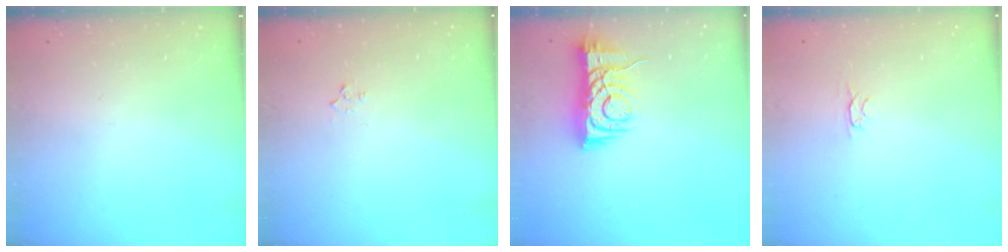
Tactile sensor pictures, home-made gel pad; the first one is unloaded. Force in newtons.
{"total": 2.9, "press": 2.8, "slide": 0.4}
{"total": 8.0, "press": 7.9, "slide": 1.3}
{"total": 2.4, "press": 2.3, "slide": 0.5}